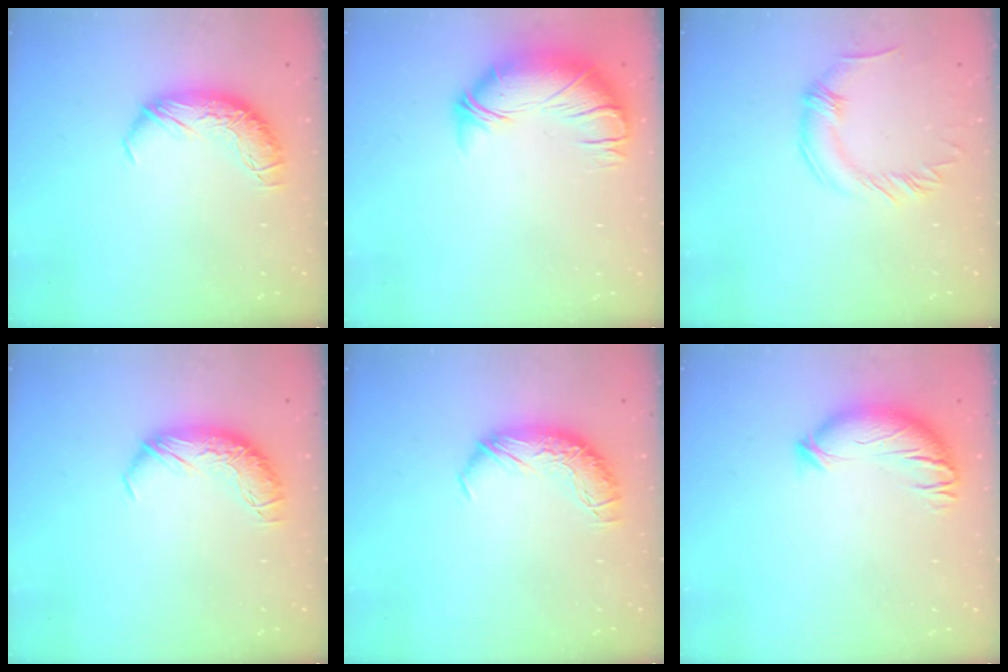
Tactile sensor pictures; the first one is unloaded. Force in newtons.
{"total": 2.7, "press": 1.6, "slide": 2.2}
{"total": 0.0}
{"total": 0.0}
{"total": 0.0}
{"total": 3.7, "press": 2.9, "slide": 2.4}